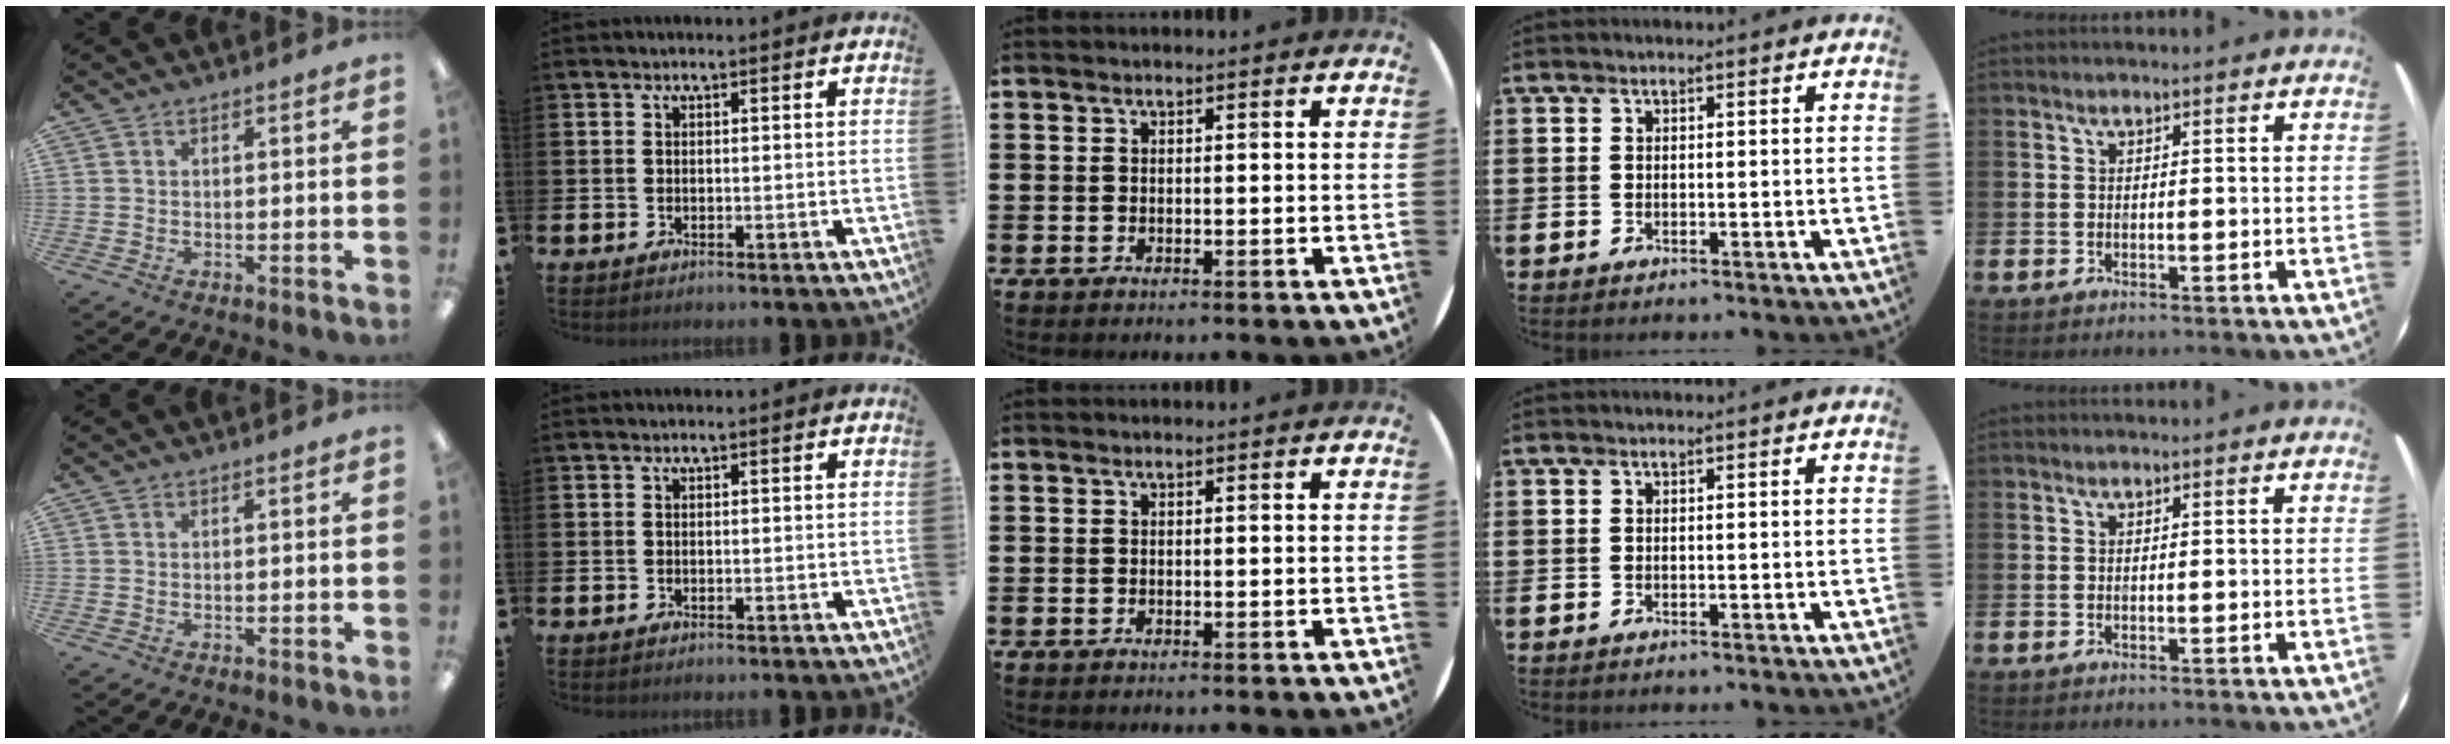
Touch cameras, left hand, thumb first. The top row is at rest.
{}